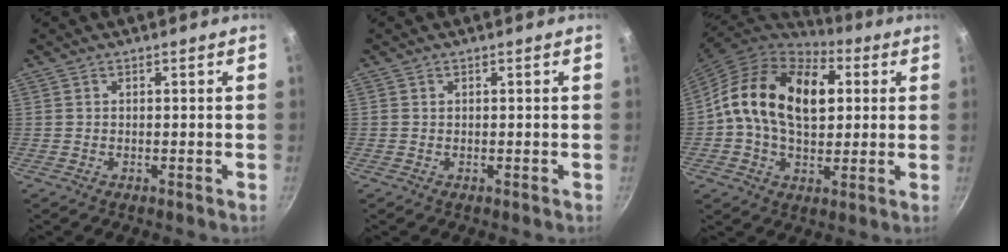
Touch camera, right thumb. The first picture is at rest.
{"total": 0.0}
{"total": 21.0, "force": [3.9, 13.7, 15.4], "torque": [-0.242, 0.015, 0.050]}